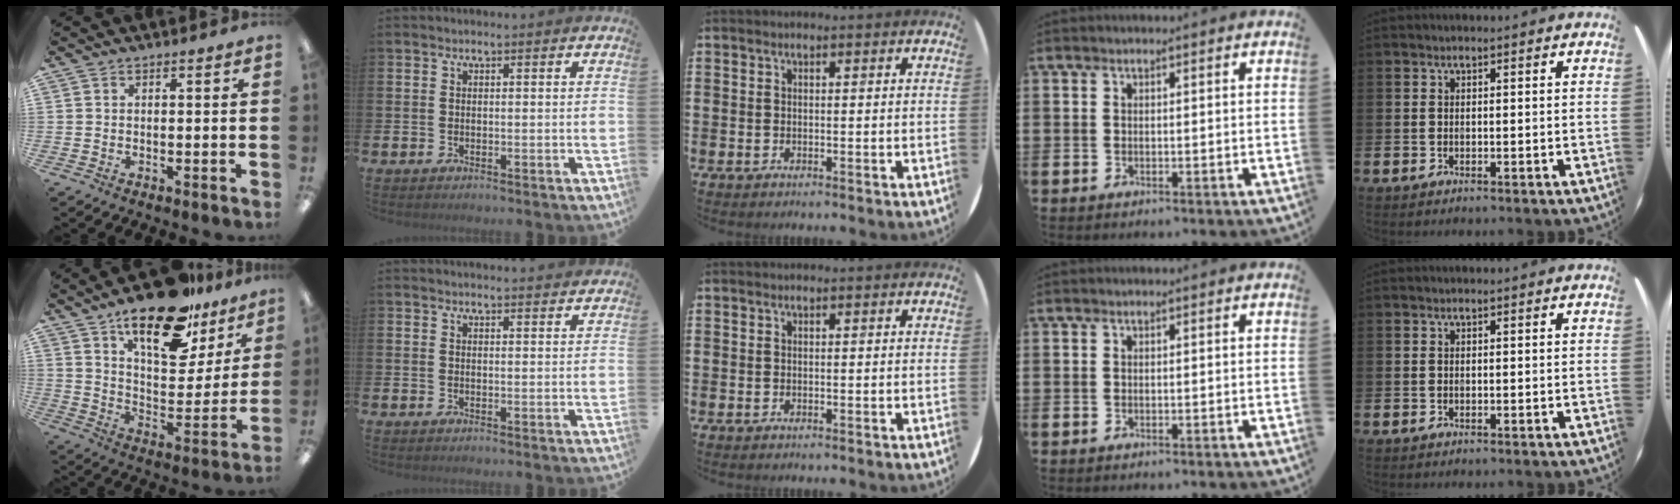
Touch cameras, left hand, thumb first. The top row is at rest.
{"thumb": {"total": 22.0, "force": [15.5, 9.0, 12.7], "torque": [-0.197, -0.091, 0.261]}, "index": {"total": 1.6, "force": [1.6, 0.0, 0.0], "torque": [0.009, -0.011, 0.026]}}